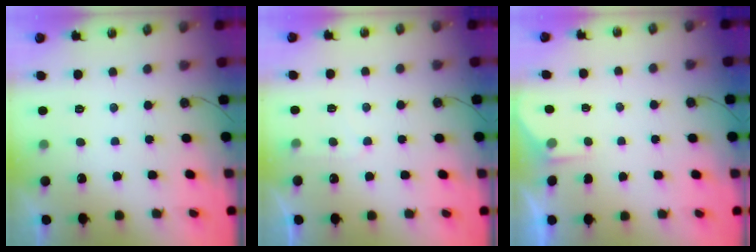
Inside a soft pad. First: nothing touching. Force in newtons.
{"total": 3.6, "press": 3.5, "slide": 0.4}
{"total": 1.4, "press": 1.3, "slide": 0.2}